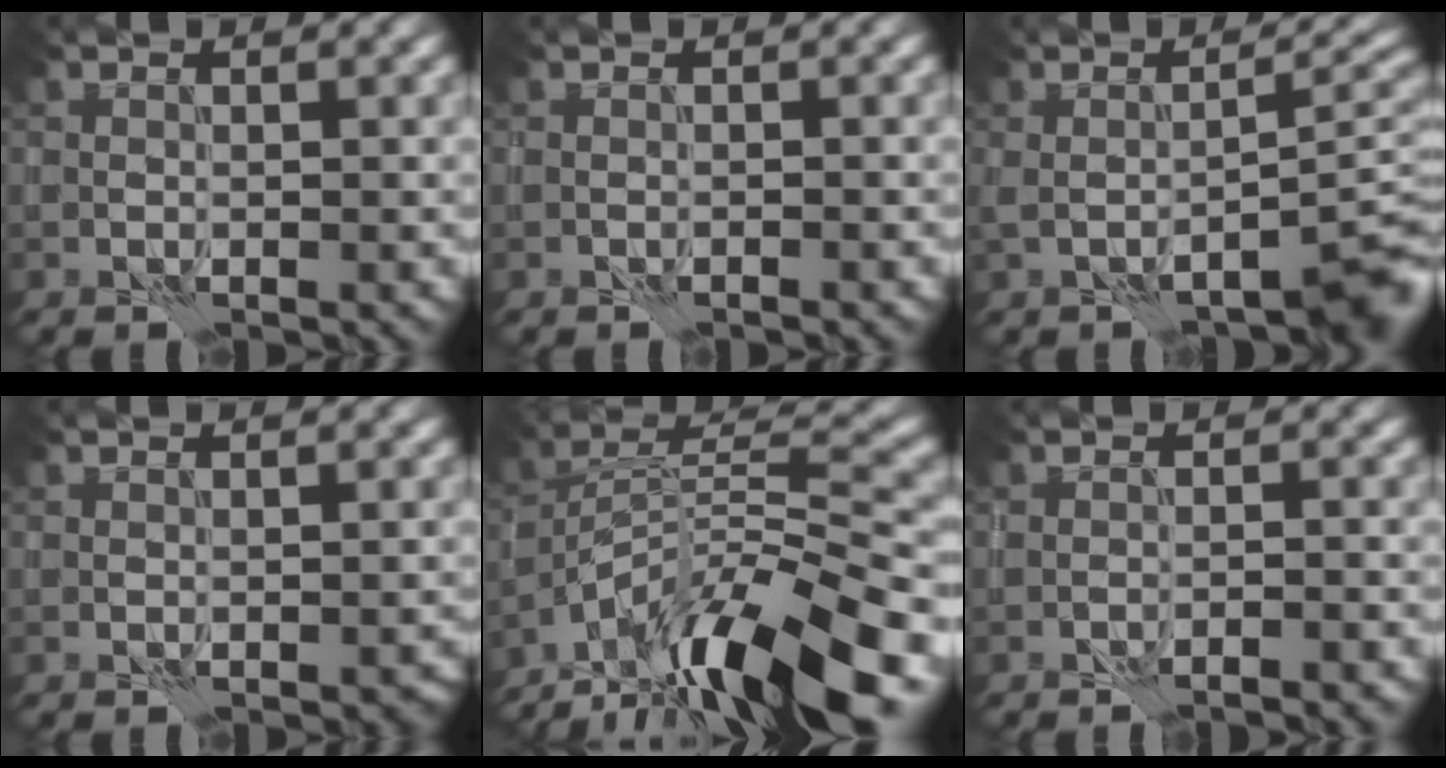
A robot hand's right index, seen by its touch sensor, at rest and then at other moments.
{"total": 0.7, "force": [-0.6, 0.2, 0.3], "torque": [-0.007, 0.000, -0.009]}
{"total": 5.9, "force": [-2.2, 1.9, 5.2], "torque": [-0.062, 0.000, -0.032]}
{"total": 0.6, "force": [-0.3, 0.4, 0.4], "torque": [-0.008, -0.005, 0.000]}
{"total": 14.2, "force": [-10.1, 3.6, 9.2], "torque": [-0.164, 0.020, -0.180]}
{"total": 2.2, "force": [-2.0, 0.2, 0.9], "torque": [-0.015, 0.009, -0.031]}